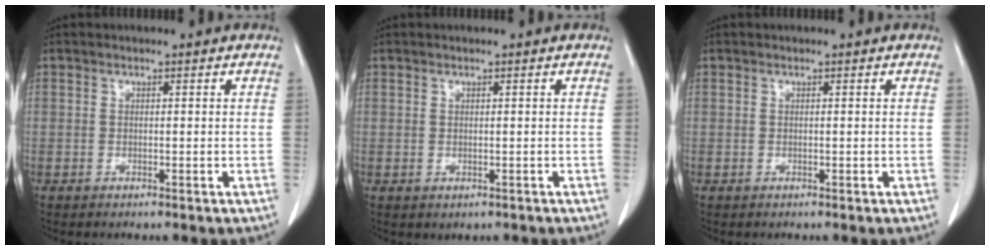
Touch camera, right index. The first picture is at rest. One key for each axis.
{"total": 0.6, "fx": -0.1, "fy": 0.6, "fz": 0.2, "tx": -0.004, "ty": 0.000, "tz": 0.004}
{"total": 0.0}